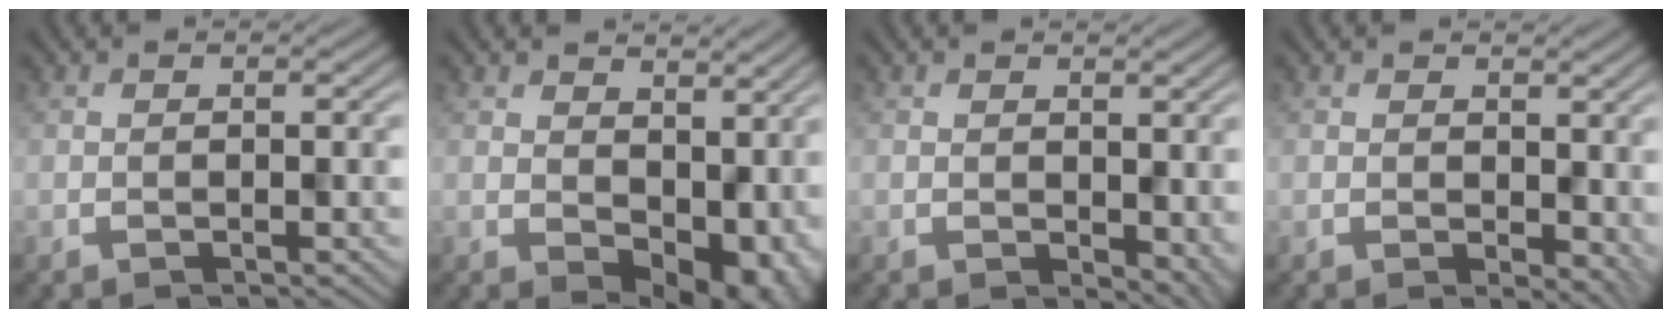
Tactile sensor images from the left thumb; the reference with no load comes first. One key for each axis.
{"total": 7.9, "fx": 0.4, "fy": 5.4, "fz": 5.8, "tx": -0.075, "ty": -0.029, "tz": 0.020}
{"total": 3.6, "fx": -0.8, "fy": 2.3, "fz": 2.7, "tx": -0.035, "ty": -0.011, "tz": 0.009}
{"total": 3.1, "fx": -0.2, "fy": 2.1, "fz": 2.3, "tx": -0.022, "ty": -0.015, "tz": 0.010}